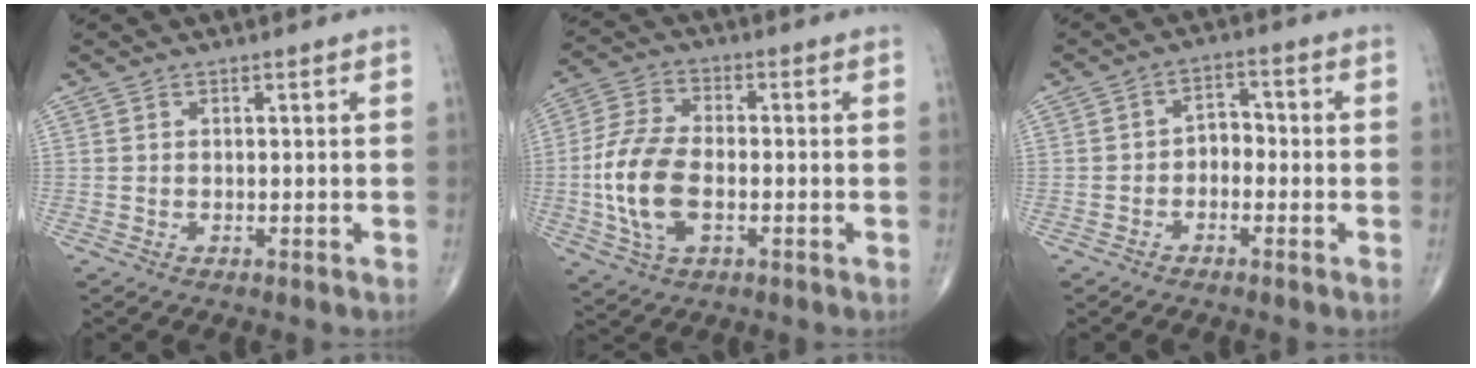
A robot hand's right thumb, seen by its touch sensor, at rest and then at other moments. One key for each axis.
{"total": 12.5, "fx": -2.1, "fy": 6.9, "fz": 10.3, "tx": -0.215, "ty": 0.010, "tz": -0.042}
{"total": 3.8, "fx": -1.2, "fy": 2.7, "fz": 2.4, "tx": -0.021, "ty": 0.025, "tz": -0.032}